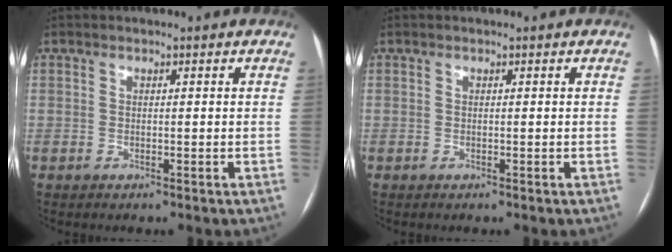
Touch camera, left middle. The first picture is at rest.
{"total": 0.0}